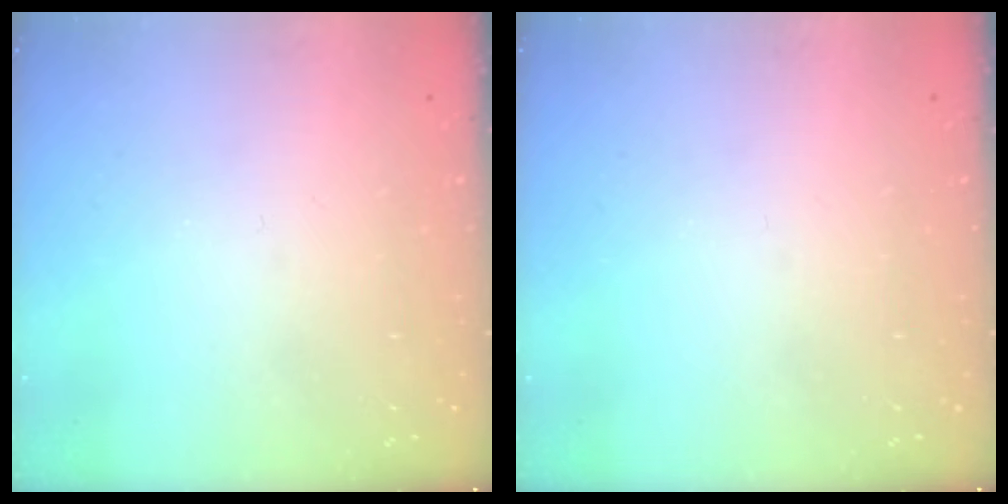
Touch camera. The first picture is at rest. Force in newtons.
{"total": 0.0}